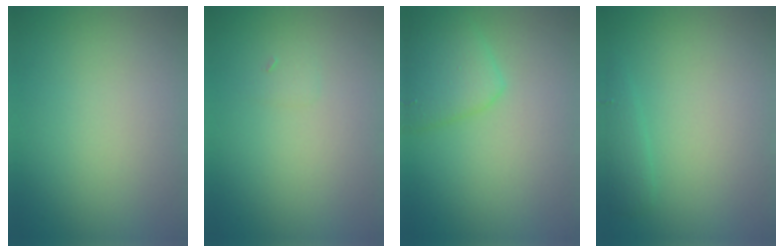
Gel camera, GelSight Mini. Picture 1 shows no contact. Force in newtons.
{"total": 0.5, "press": 0.5, "slide": 0.1}
{"total": 3.3, "press": 3.3, "slide": 0.2}
{"total": 1.2, "press": 1.2, "slide": 0.1}